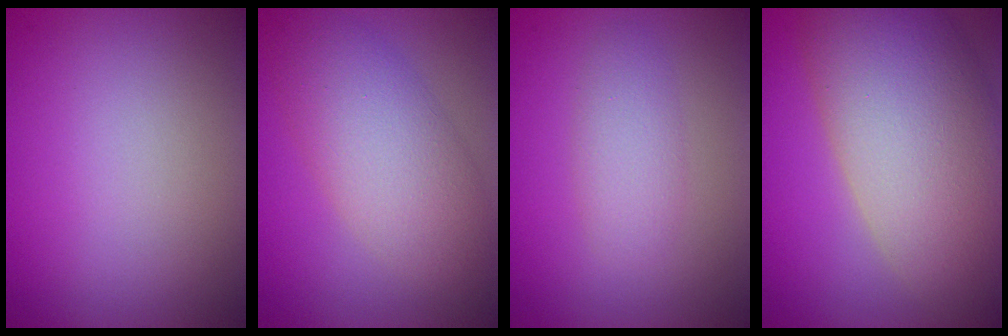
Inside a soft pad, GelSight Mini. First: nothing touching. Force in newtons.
{"total": 6.2, "press": 6.2, "slide": 0.1}
{"total": 2.4, "press": 2.4, "slide": 0.0}
{"total": 12.7, "press": 12.7, "slide": 0.9}